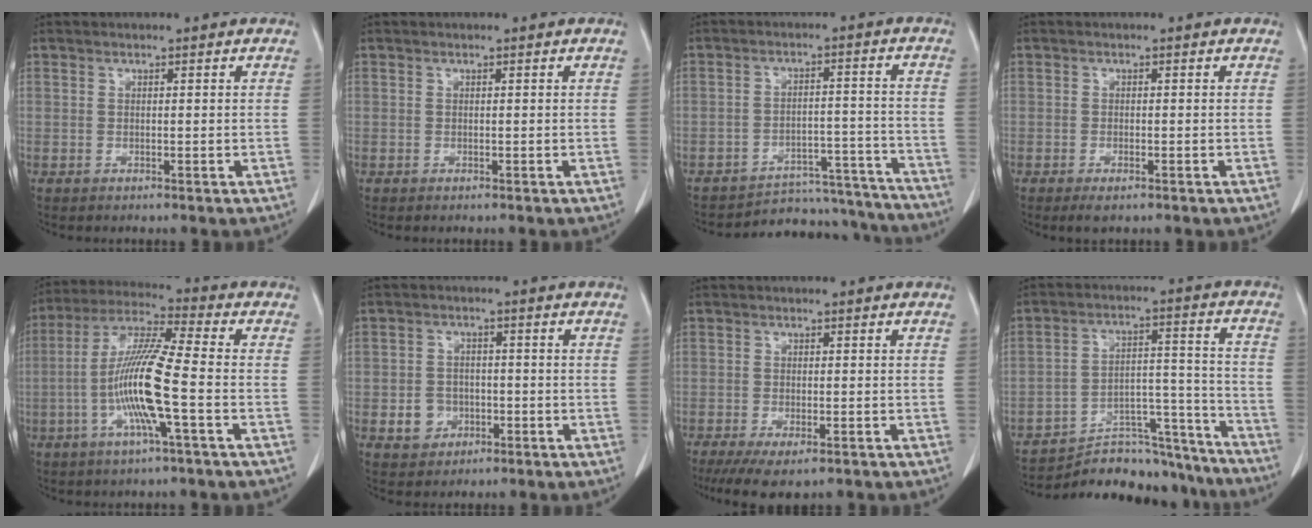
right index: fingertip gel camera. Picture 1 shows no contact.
{"total": 0.0}
{"total": 16.3, "force": [-15.8, 3.7, 1.0], "torque": [0.005, 0.043, -0.200]}
{"total": 2.1, "force": [-1.3, 0.6, 1.5], "torque": [-0.018, -0.004, -0.016]}
{"total": 13.0, "force": [-3.0, 0.2, 12.7], "torque": [-0.257, -0.002, -0.066]}
{"total": 4.2, "force": [-1.3, 3.7, 1.4], "torque": [-0.016, 0.008, -0.013]}
{"total": 7.8, "force": [-5.5, 2.4, 4.9], "torque": [-0.075, -0.016, -0.084]}
{"total": 19.0, "force": [-17.8, 5.0, 4.6], "torque": [-0.081, 0.041, -0.270]}